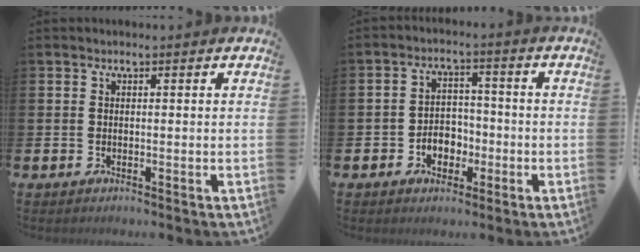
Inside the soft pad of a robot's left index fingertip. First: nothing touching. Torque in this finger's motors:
{"motor_torque": [0.69, 0.12, 0.14, 0.11]}